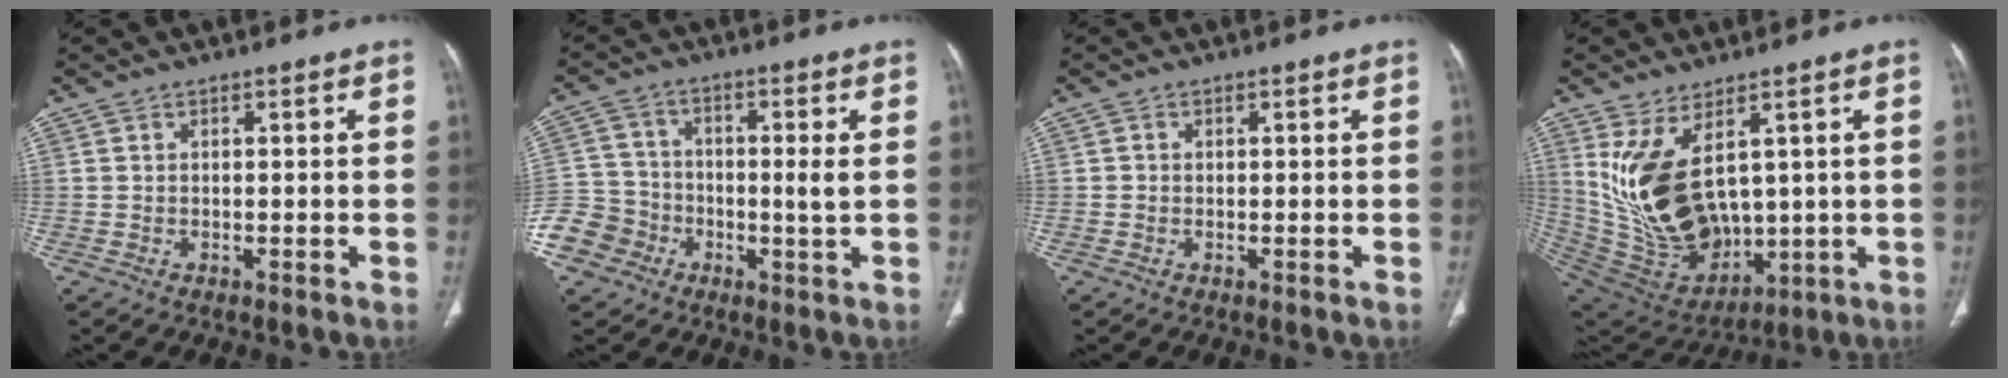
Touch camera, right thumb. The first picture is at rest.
{"total": 9.6, "force": [-3.1, 7.6, 4.9], "torque": [-0.077, 0.026, -0.063]}
{"total": 0.6, "force": [0.0, 0.6, 0.1], "torque": [0.000, 0.002, -0.001]}
{"total": 17.8, "force": [4.3, 10.3, 13.9], "torque": [-0.250, -0.030, 0.118]}